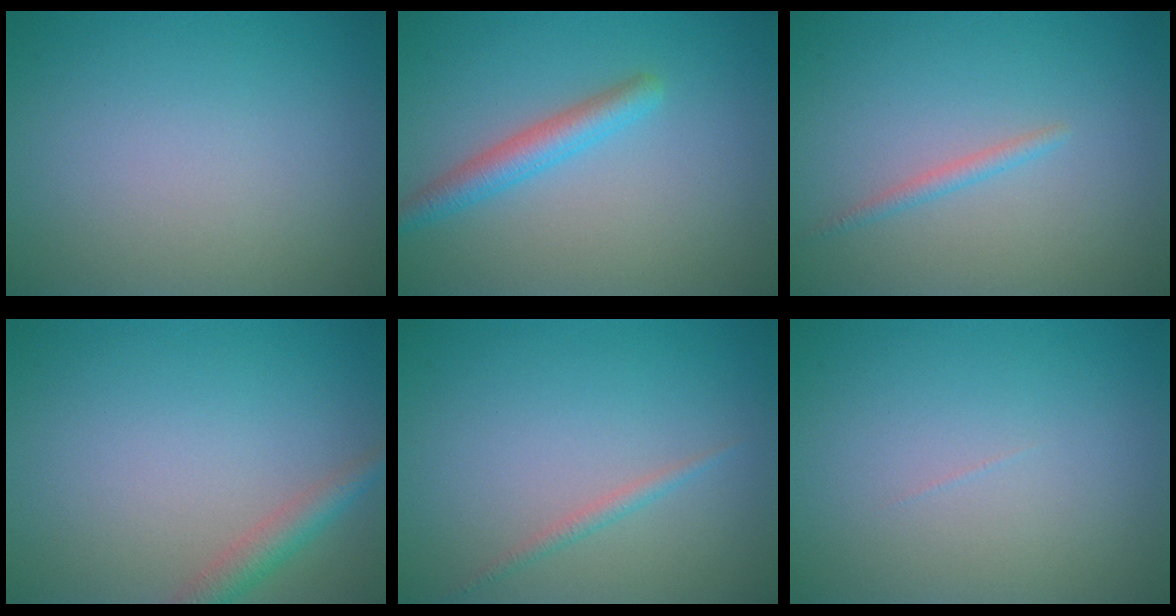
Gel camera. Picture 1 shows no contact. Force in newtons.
{"total": 2.8, "press": 2.8, "slide": 0.2}
{"total": 1.1, "press": 1.1, "slide": 0.0}
{"total": 2.4, "press": 2.4, "slide": 0.1}
{"total": 1.0, "press": 1.0, "slide": 0.1}
{"total": 0.0}